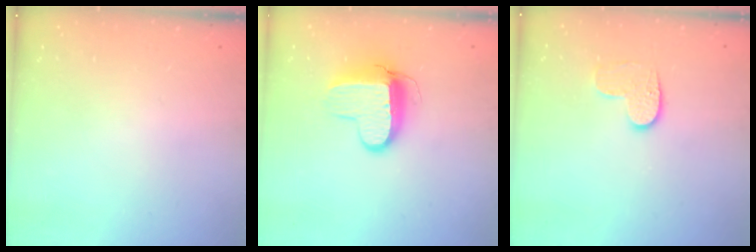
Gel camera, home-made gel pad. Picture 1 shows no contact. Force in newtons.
{"total": 9.9, "press": 9.9, "slide": 0.9}
{"total": 6.6, "press": 6.6, "slide": 0.3}